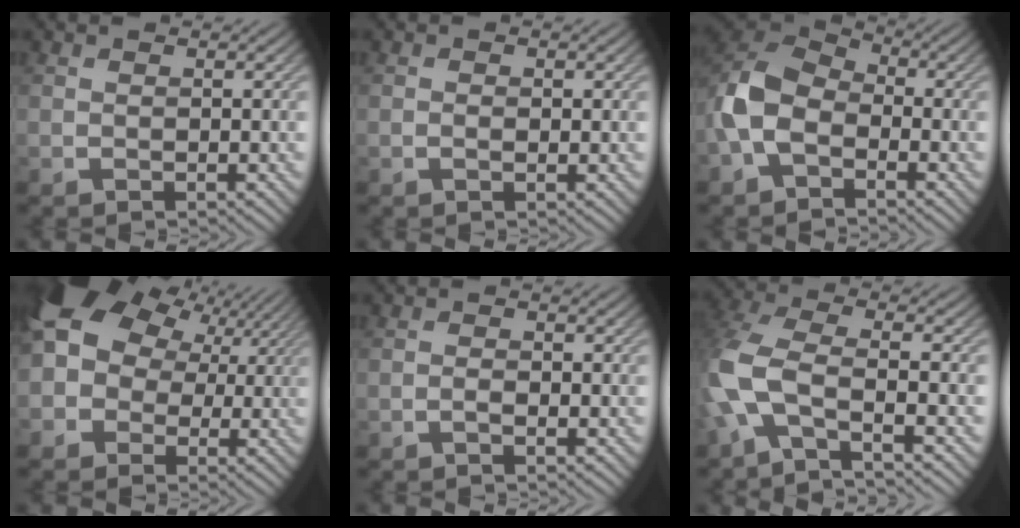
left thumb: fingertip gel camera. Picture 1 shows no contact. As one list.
[{"total": 0.8, "force": [-0.1, 0.4, 0.7], "torque": [-0.011, -0.002, -0.001]}, {"total": 9.6, "force": [-2.9, 6.1, 6.8], "torque": [-0.166, 0.001, -0.075]}, {"total": 13.8, "force": [3.5, 11.2, 7.3], "torque": [-0.181, 0.032, 0.049]}, {"total": 1.0, "force": [-0.4, 0.4, 0.8], "torque": [-0.015, 0.002, -0.008]}, {"total": 8.6, "force": [-3.0, 3.2, 7.4], "torque": [-0.178, -0.002, -0.081]}]